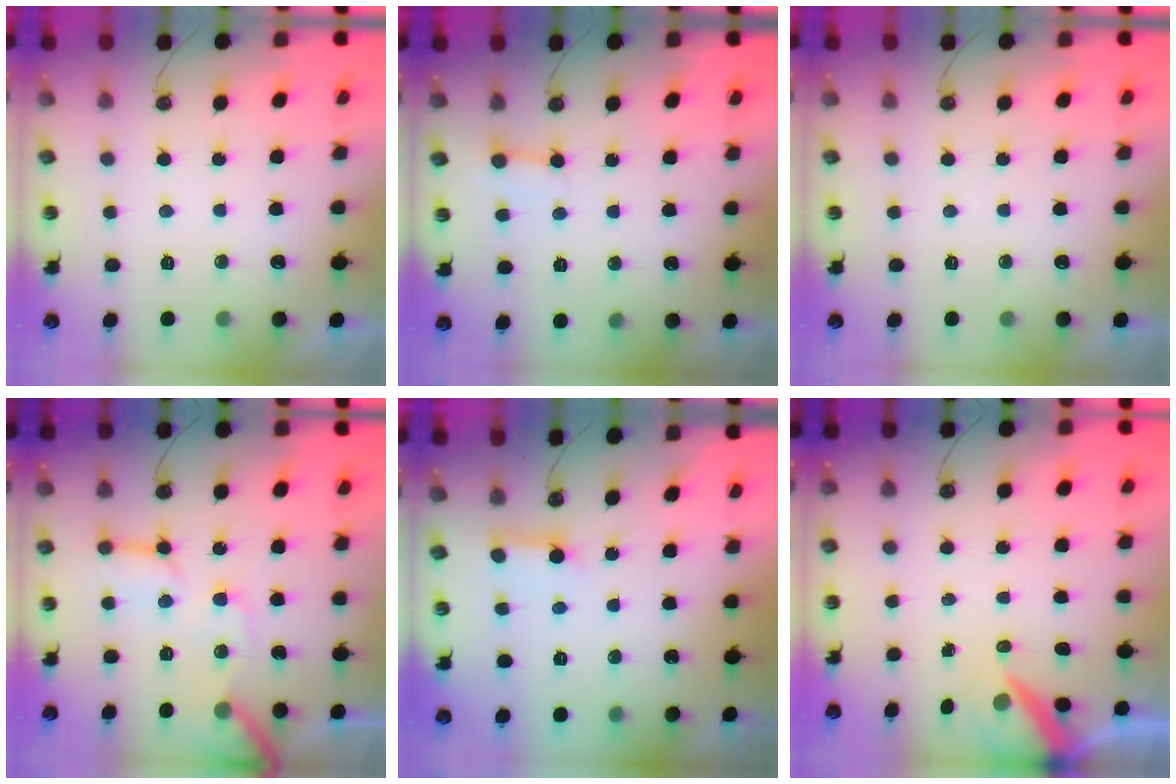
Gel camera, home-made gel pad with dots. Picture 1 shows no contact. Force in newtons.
{"total": 4.6, "press": 4.5, "slide": 0.6}
{"total": 0.0}
{"total": 12.0, "press": 11.9, "slide": 1.6}
{"total": 2.9, "press": 2.9, "slide": 0.4}
{"total": 6.7, "press": 6.6, "slide": 0.8}